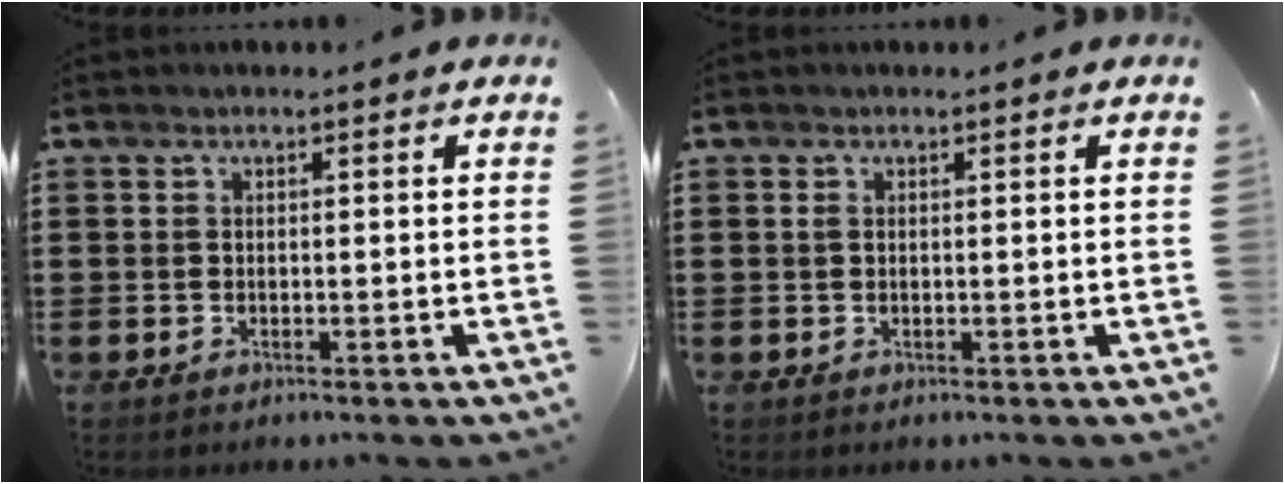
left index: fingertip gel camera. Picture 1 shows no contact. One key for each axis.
{"total": 0.7, "fx": 0.1, "fy": 0.3, "fz": 0.5, "tx": -0.012, "ty": 0.001, "tz": 0.002}